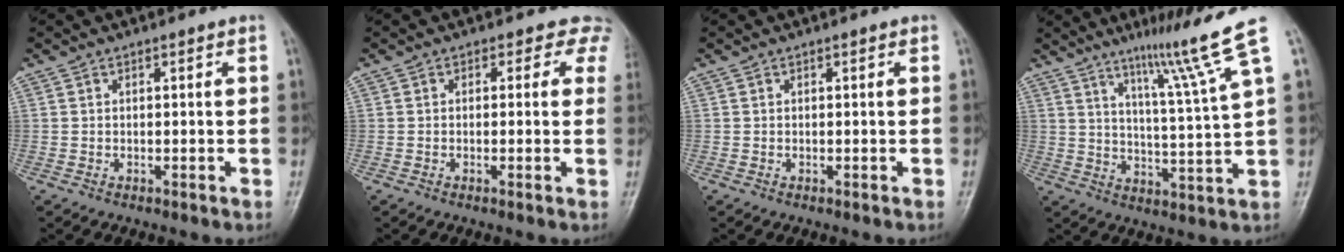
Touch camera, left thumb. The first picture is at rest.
{"total": 3.8, "force": [2.6, 2.8, 0.3], "torque": [0.034, -0.008, -0.001]}
{"total": 0.0}
{"total": 11.3, "force": [7.4, -2.0, 8.4], "torque": [-0.128, -0.056, 0.121]}